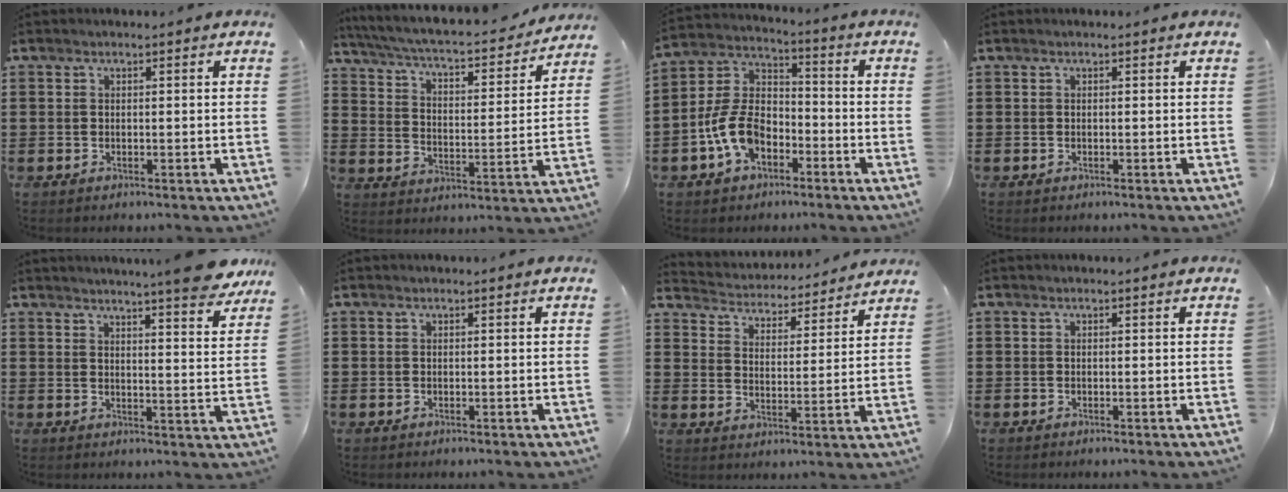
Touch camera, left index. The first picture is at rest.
{"total": 4.6, "force": [4.2, 0.0, 2.0], "torque": [-0.062, -0.038, 0.062]}
{"total": 9.4, "force": [-4.5, 5.6, 6.1], "torque": [-0.160, 0.007, -0.093]}
{"total": 0.0}
{"total": 6.7, "force": [5.9, -0.5, 3.1], "torque": [-0.054, -0.031, 0.099]}
{"total": 0.0}
{"total": 3.8, "force": [3.8, 0.0, -0.3], "torque": [-0.020, -0.033, 0.060]}
{"total": 0.0}